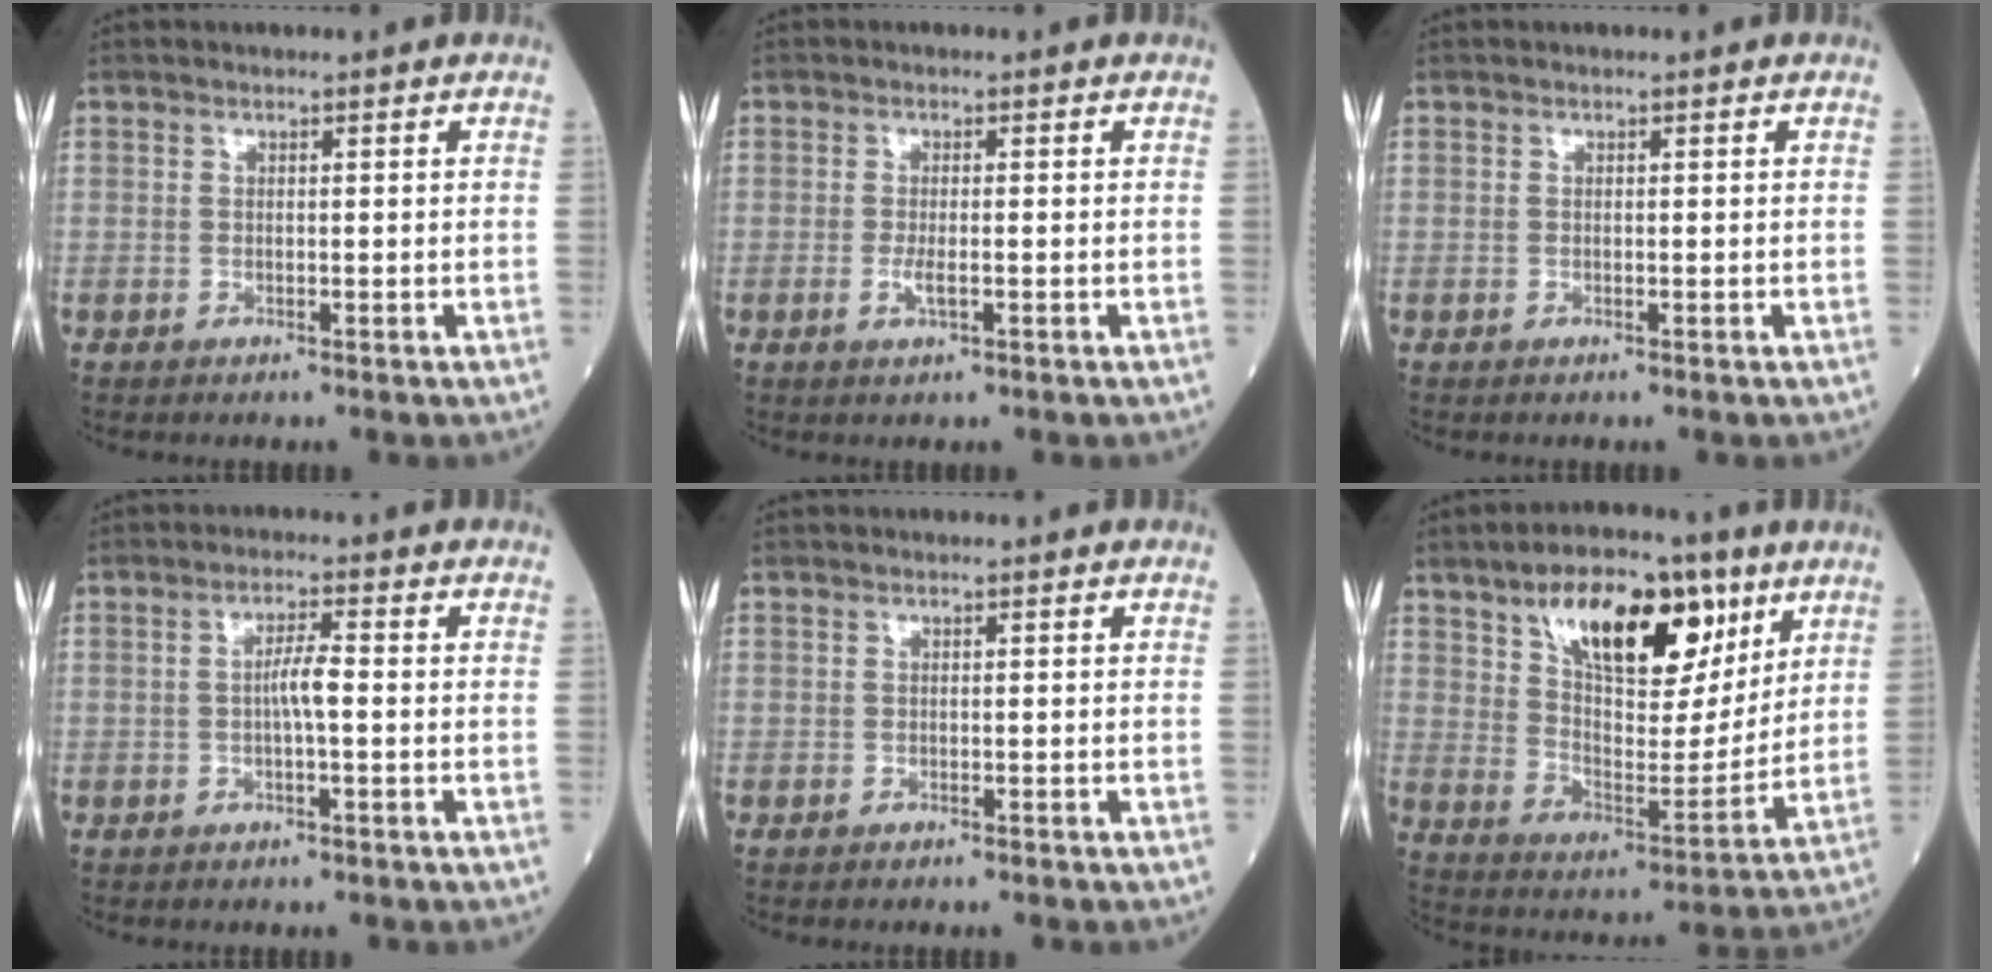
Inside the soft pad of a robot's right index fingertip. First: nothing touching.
{"total": 2.3, "force": [-0.6, 0.5, 2.1], "torque": [-0.045, -0.003, -0.010]}
{"total": 0.0}
{"total": 3.2, "force": [-0.4, 0.2, 3.2], "torque": [-0.056, 0.004, -0.007]}
{"total": 0.7, "force": [-0.6, 0.2, 0.3], "torque": [-0.007, -0.001, -0.009]}
{"total": 18.3, "force": [9.6, 7.5, 13.7], "torque": [-0.219, 0.010, 0.165]}